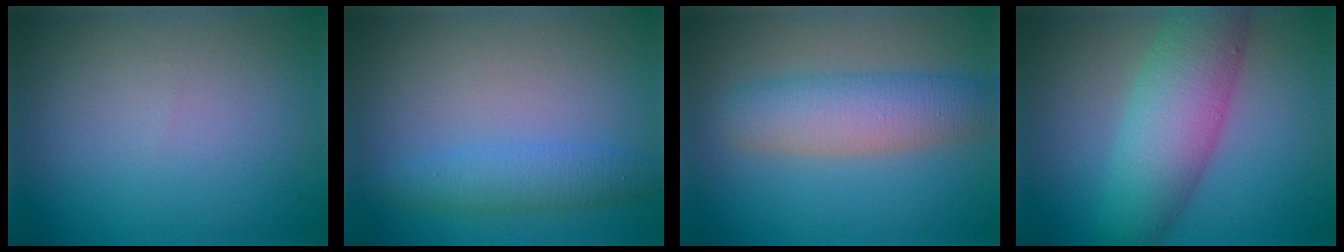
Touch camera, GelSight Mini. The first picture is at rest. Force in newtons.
{"total": 2.8, "press": 2.8, "slide": 0.0}
{"total": 4.8, "press": 4.8, "slide": 0.2}
{"total": 7.4, "press": 7.4, "slide": 0.2}